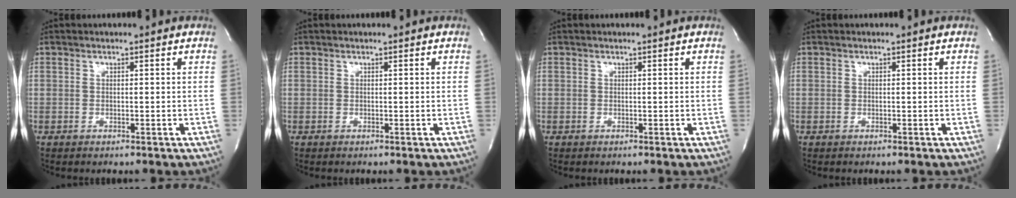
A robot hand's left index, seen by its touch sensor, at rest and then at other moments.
{"total": 0.0}
{"total": 0.0}
{"total": 0.0}